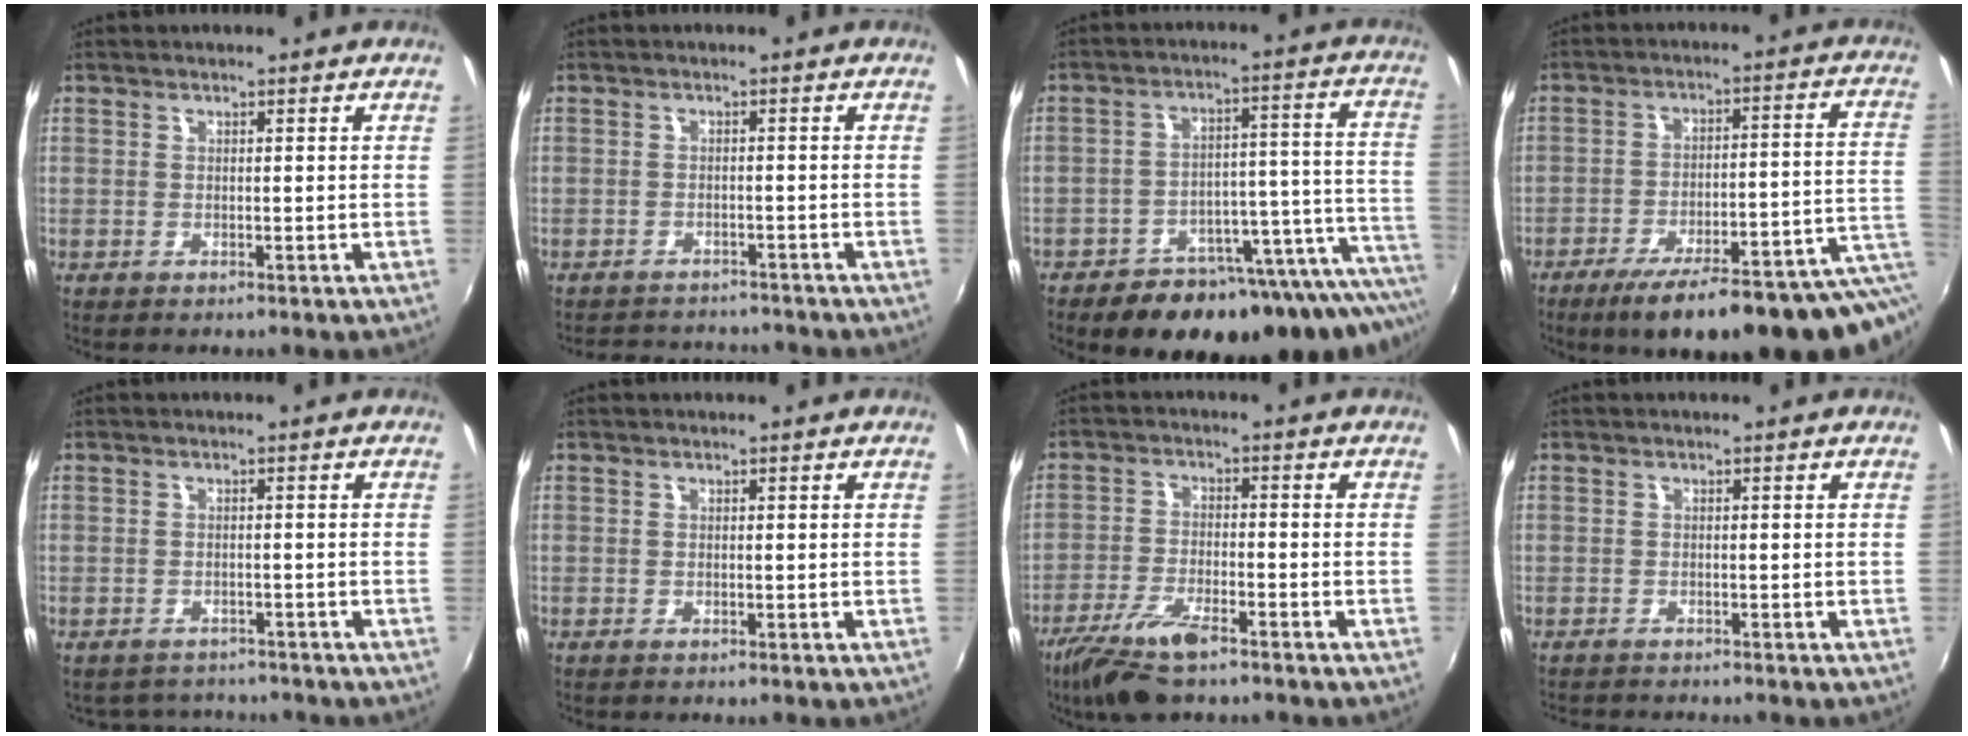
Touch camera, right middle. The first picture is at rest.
{"total": 7.7, "force": [-7.1, 2.5, 1.7], "torque": [-0.044, 0.008, -0.099]}
{"total": 22.0, "force": [-17.7, 7.1, 11.0], "torque": [-0.137, -0.011, -0.244]}
{"total": 20.4, "force": [-11.5, 3.5, 16.5], "torque": [-0.217, -0.034, -0.151]}
{"total": 4.6, "force": [-4.2, 1.9, 0.3], "torque": [-0.015, -0.005, -0.062]}
{"total": 0.0}
{"total": 10.0, "force": [-7.0, 2.9, 6.5], "torque": [-0.151, -0.024, -0.136]}
{"total": 2.1, "force": [-2.1, 0.3, 0.4], "torque": [-0.016, -0.014, -0.037]}